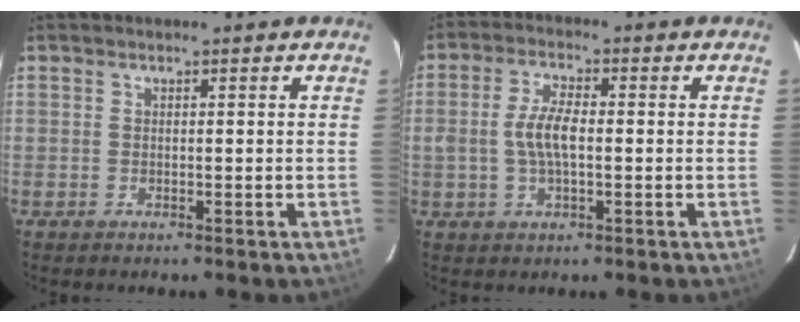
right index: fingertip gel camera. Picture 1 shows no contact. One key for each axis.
{"total": 6.0, "fx": -0.5, "fy": 2.4, "fz": 5.5, "tx": -0.111, "ty": 0.007, "tz": -0.008}